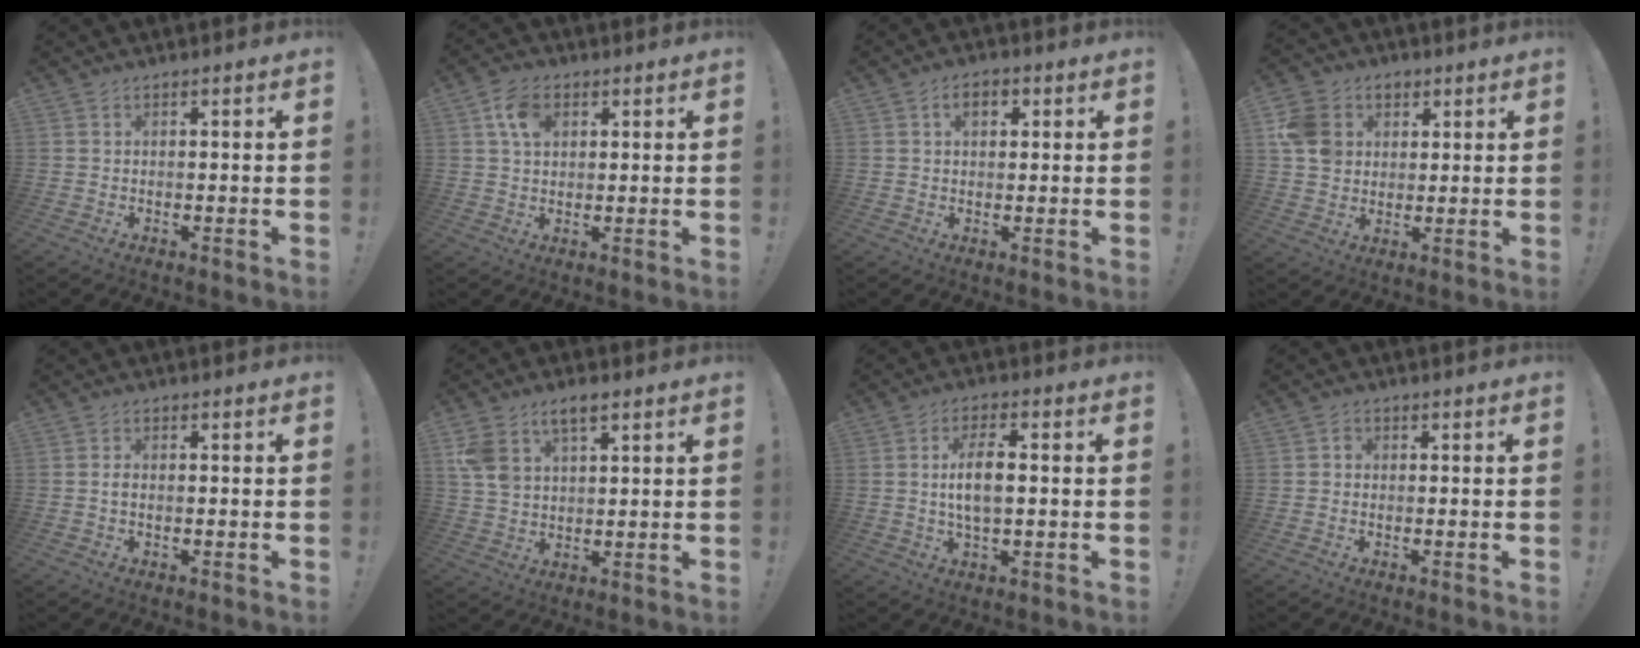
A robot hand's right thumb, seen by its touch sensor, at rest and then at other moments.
{"total": 7.5, "force": [2.7, 5.2, 4.7], "torque": [-0.077, 0.003, 0.052]}
{"total": 4.0, "force": [1.2, 2.6, 2.9], "torque": [-0.043, 0.006, 0.018]}
{"total": 11.0, "force": [2.9, 9.6, 4.5], "torque": [-0.063, -0.005, 0.062]}
{"total": 1.4, "force": [-0.3, 0.6, 1.3], "torque": [-0.022, 0.003, -0.006]}
{"total": 8.1, "force": [4.5, 4.6, 4.9], "torque": [-0.098, -0.011, 0.085]}
{"total": 8.3, "force": [0.4, 3.4, 7.6], "torque": [-0.128, -0.002, 0.001]}
{"total": 1.5, "force": [-0.5, 1.3, 0.7], "torque": [-0.006, 0.004, -0.012]}